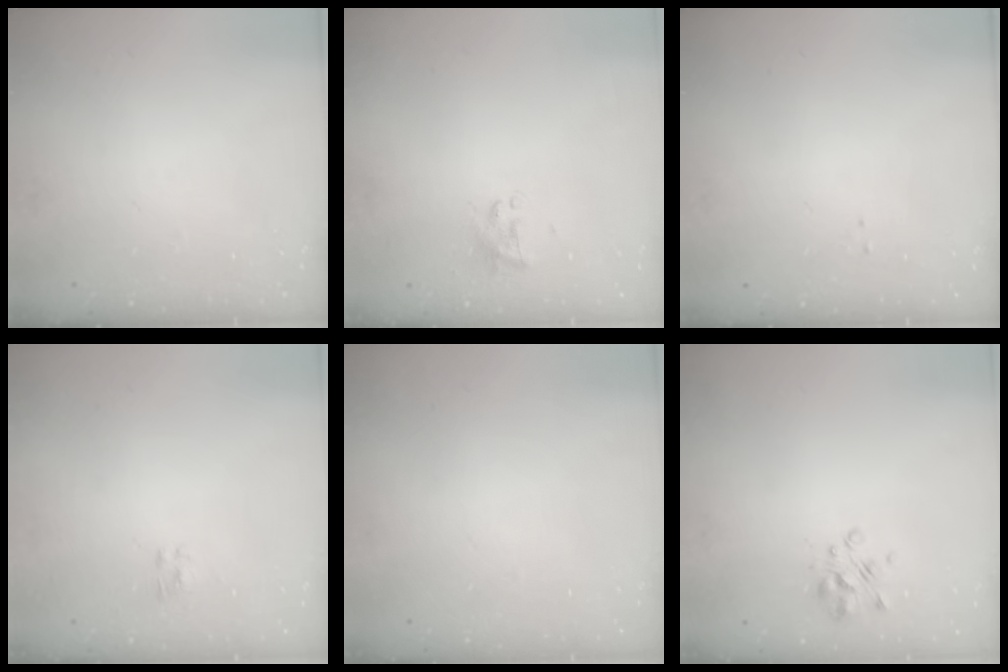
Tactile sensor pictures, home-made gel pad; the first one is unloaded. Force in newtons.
{"total": 2.3, "press": 2.2, "slide": 0.7}
{"total": 0.0}
{"total": 1.2, "press": 1.0, "slide": 0.6}
{"total": 1.8, "press": 1.8, "slide": 0.2}
{"total": 2.5, "press": 2.4, "slide": 0.8}